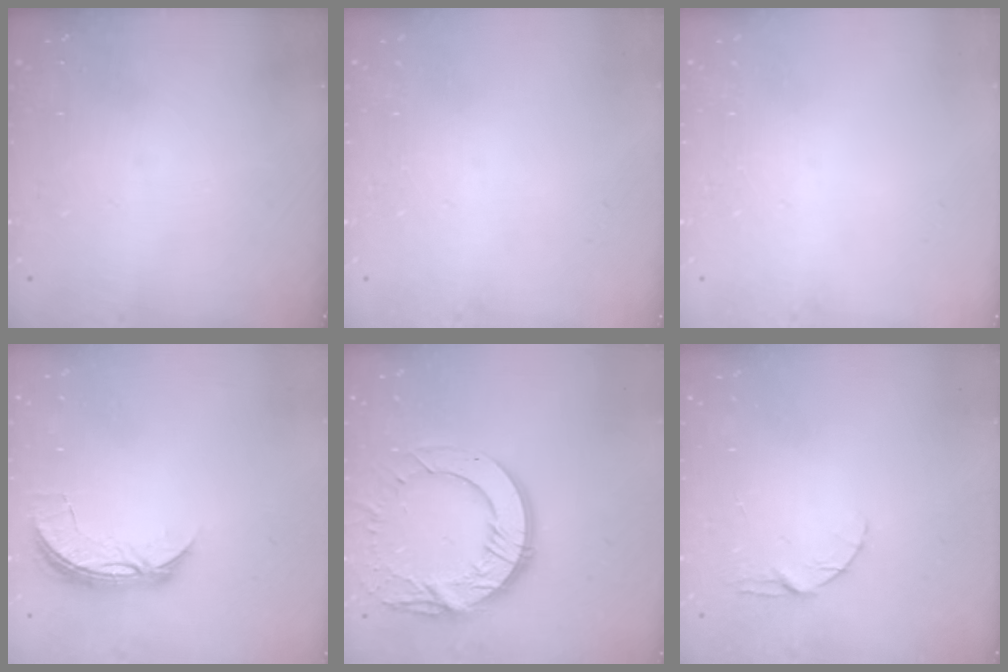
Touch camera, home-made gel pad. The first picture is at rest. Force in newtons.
{"total": 0.0}
{"total": 0.0}
{"total": 6.8, "press": 6.8, "slide": 0.7}
{"total": 16.0, "press": 15.9, "slide": 1.4}
{"total": 4.0, "press": 3.9, "slide": 0.4}